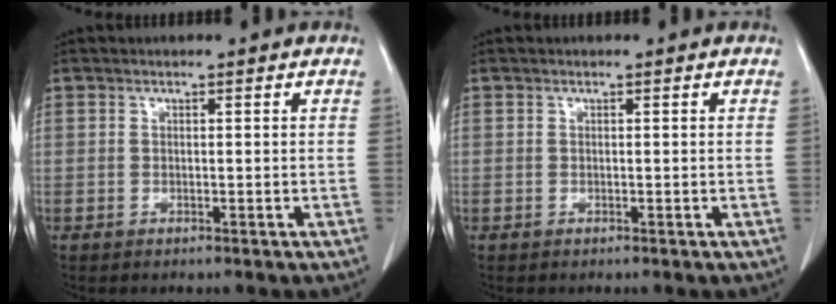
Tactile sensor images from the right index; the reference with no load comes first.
{"total": 0.0}